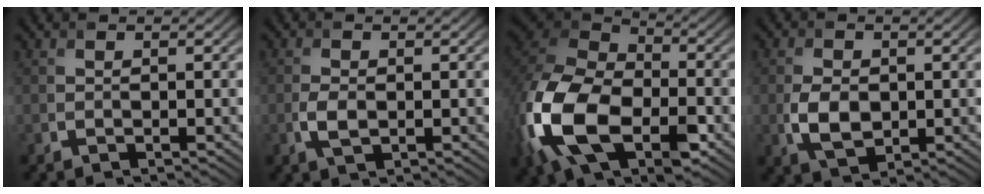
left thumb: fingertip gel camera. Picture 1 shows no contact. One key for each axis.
{"total": 2.4, "fx": -0.5, "fy": 1.4, "fz": 2.0, "tx": -0.047, "ty": -0.004, "tz": -0.008}
{"total": 18.0, "fx": -6.2, "fy": 11.2, "fz": 12.7, "tx": -0.322, "ty": -0.048, "tz": -0.112}
{"total": 4.7, "fx": -0.4, "fy": 3.2, "fz": 3.4, "tx": -0.077, "ty": -0.009, "tz": -0.006}